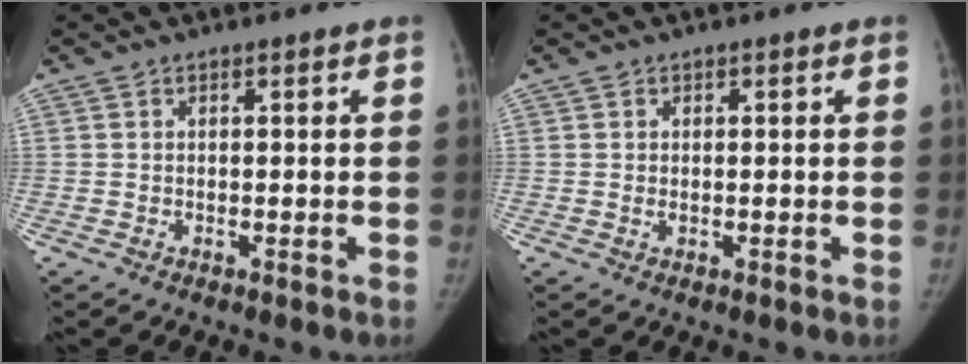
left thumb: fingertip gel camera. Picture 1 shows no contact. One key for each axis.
{"total": 0.7, "fx": 0.1, "fy": 0.5, "fz": 0.5, "tx": -0.006, "ty": -0.001, "tz": 0.001}